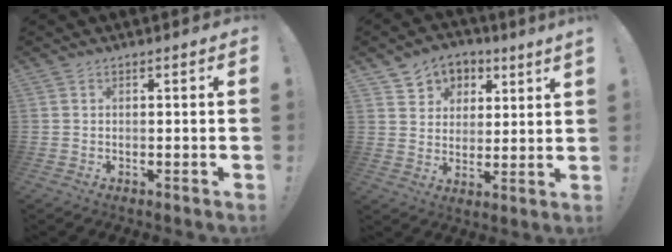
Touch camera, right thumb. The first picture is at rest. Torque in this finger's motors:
{"motor_torque": [0.09, 0.15, 0.50, 0.34, 0.01]}